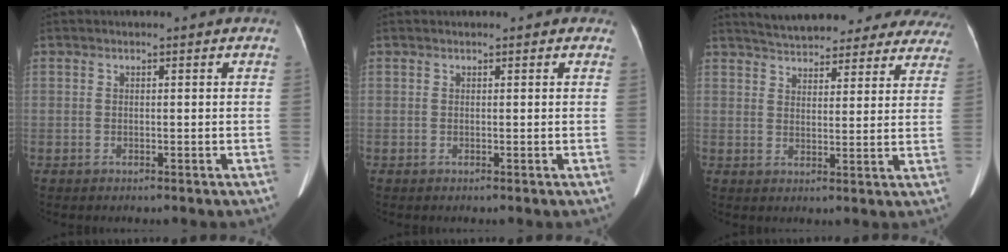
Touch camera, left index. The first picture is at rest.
{"total": 0.8, "force": [0.6, 0.5, 0.1], "torque": [-0.006, 0.009, 0.003]}
{"total": 23.6, "force": [21.4, 7.0, 6.9], "torque": [-0.109, -0.008, 0.260]}